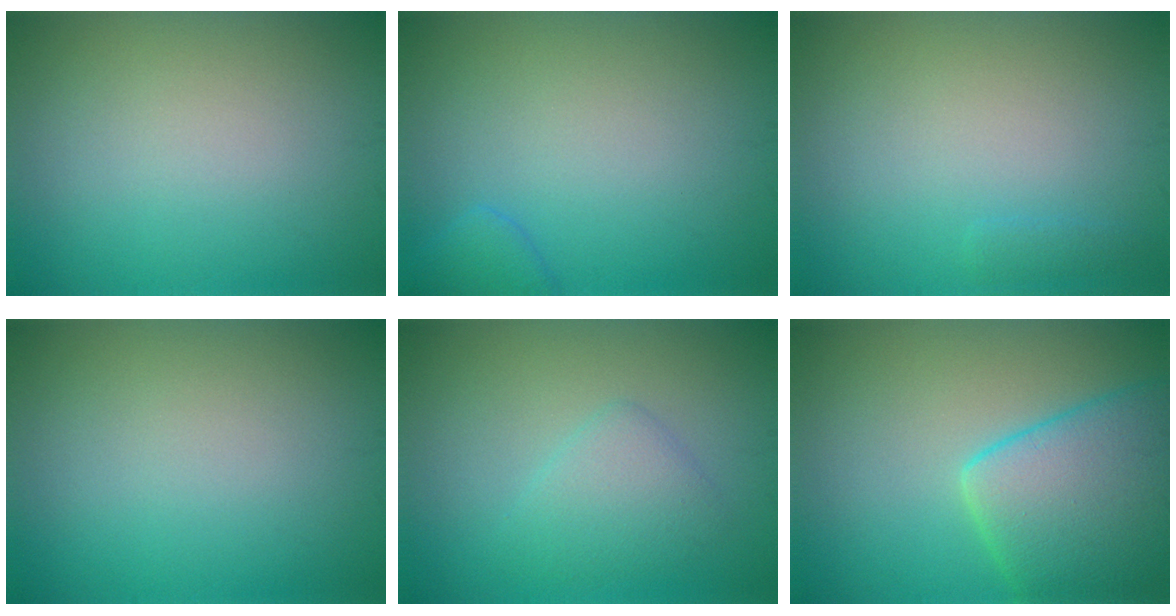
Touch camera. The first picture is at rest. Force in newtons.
{"total": 1.6, "press": 1.6, "slide": 0.1}
{"total": 0.7, "press": 0.7, "slide": 0.0}
{"total": 0.0}
{"total": 2.6, "press": 2.6, "slide": 0.2}
{"total": 8.6, "press": 8.6, "slide": 0.5}